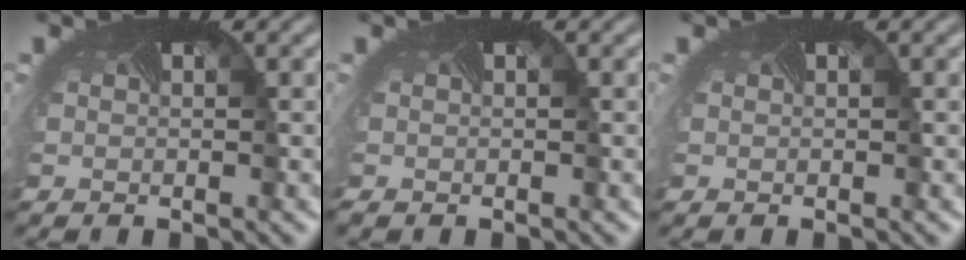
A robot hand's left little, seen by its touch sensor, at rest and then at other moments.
{"total": 0.6, "force": [-0.5, 0.3, 0.1], "torque": [-0.004, -0.002, -0.006]}
{"total": 0.0}